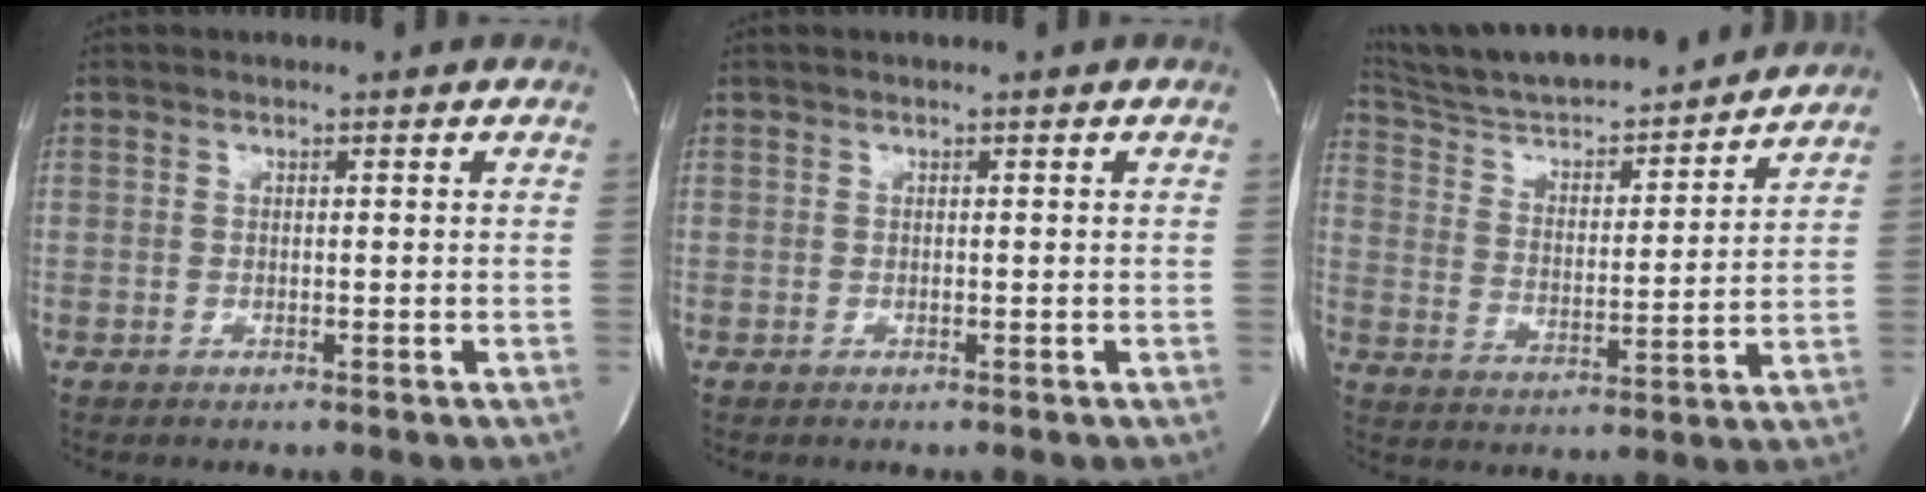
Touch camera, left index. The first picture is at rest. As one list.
[{"total": 0.0}, {"total": 19.7, "force": [18.2, 1.9, 7.1], "torque": [-0.121, 0.006, 0.286]}]